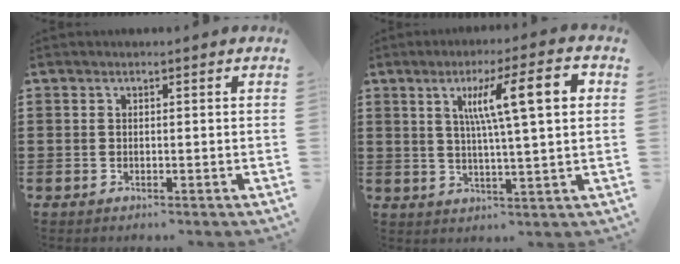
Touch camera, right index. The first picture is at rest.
{"total": 11.0, "force": [3.3, 1.7, 10.4], "torque": [-0.196, 0.008, 0.049]}